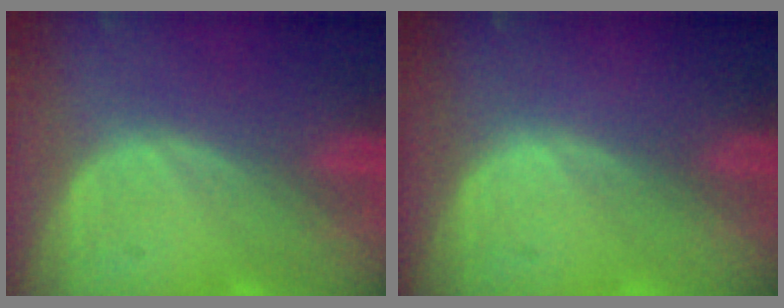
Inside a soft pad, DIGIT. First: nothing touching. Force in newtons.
{"total": 0.0}